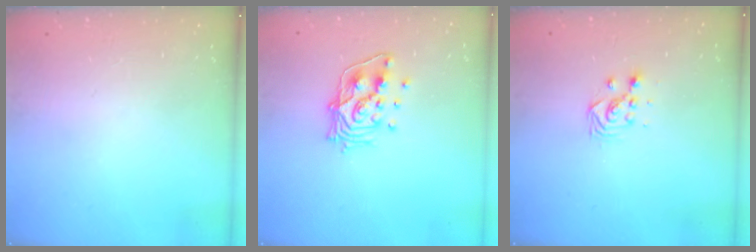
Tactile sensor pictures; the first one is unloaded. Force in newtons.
{"total": 12.4, "press": 12.3, "slide": 1.1}
{"total": 3.5, "press": 3.5, "slide": 0.2}